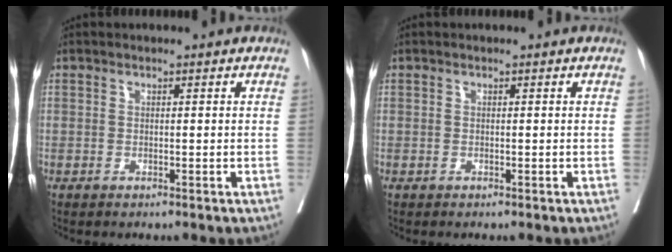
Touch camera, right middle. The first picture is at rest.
{"total": 0.0}